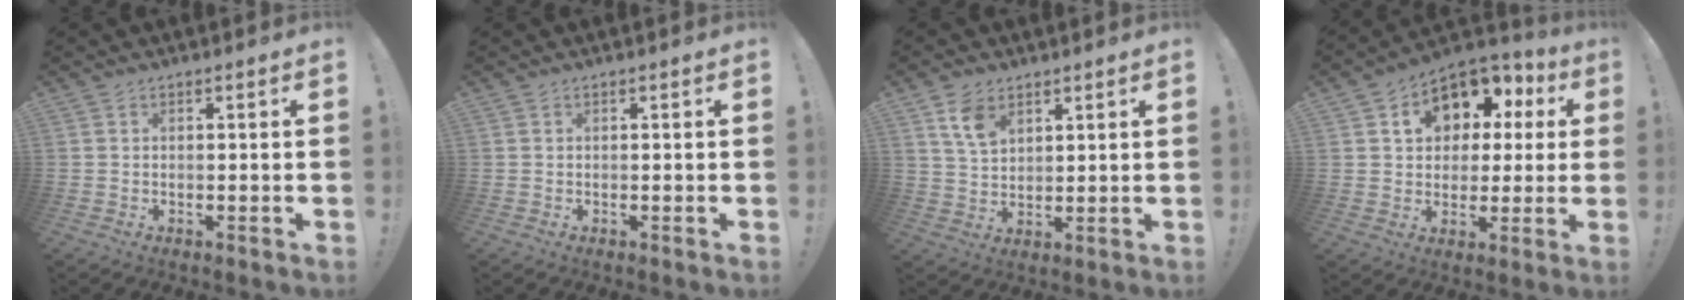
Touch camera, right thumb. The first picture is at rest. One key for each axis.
{"total": 0.0}
{"total": 7.8, "fx": 4.6, "fy": 4.8, "fz": 4.1, "tx": -0.077, "ty": -0.013, "tz": 0.089}
{"total": 11.6, "fx": 4.5, "fy": 8.9, "fz": 5.9, "tx": -0.088, "ty": -0.023, "tz": 0.084}